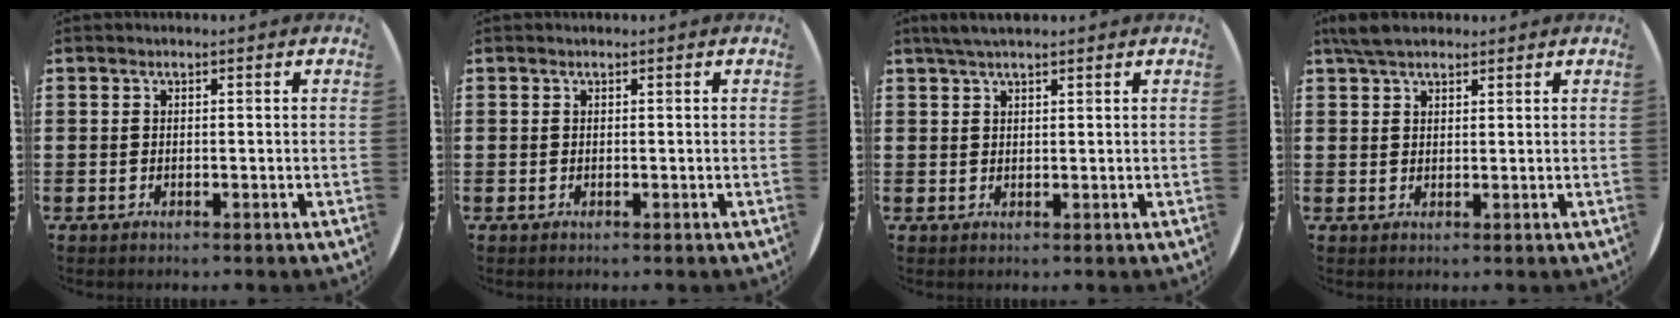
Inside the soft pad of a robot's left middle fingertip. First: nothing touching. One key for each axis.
{"total": 0.0}
{"total": 2.3, "fx": 2.0, "fy": 0.4, "fz": 1.1, "tx": -0.025, "ty": 0.005, "tz": 0.037}
{"total": 4.2, "fx": 3.5, "fy": 1.5, "fz": 1.8, "tx": -0.043, "ty": 0.002, "tz": 0.066}